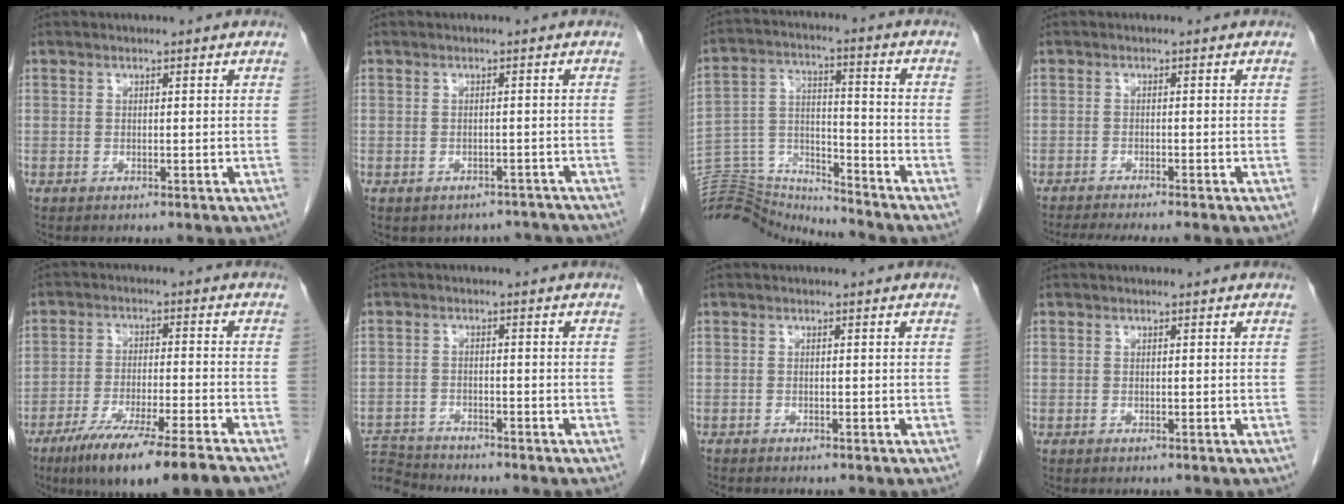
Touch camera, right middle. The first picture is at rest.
{"total": 5.8, "force": [-5.0, 3.0, 0.2], "torque": [0.009, 0.017, -0.053]}
{"total": 15.0, "force": [-14.9, 1.2, 0.9], "torque": [-0.020, 0.048, -0.257]}
{"total": 8.0, "force": [-7.0, 0.1, 3.9], "torque": [-0.046, -0.014, -0.107]}
{"total": 13.3, "force": [-9.8, -0.4, 9.0], "torque": [-0.144, -0.039, -0.160]}
{"total": 6.8, "force": [-6.7, 0.5, -0.2], "torque": [0.003, 0.005, -0.124]}
{"total": 0.7, "force": [-0.6, 0.1, 0.1], "torque": [-0.003, -0.001, -0.011]}
{"total": 0.0}